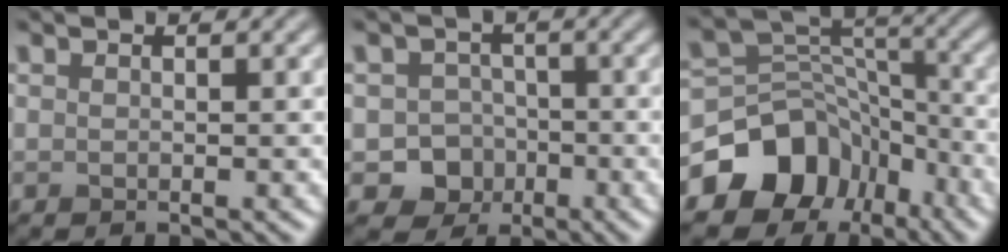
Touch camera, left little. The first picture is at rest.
{"total": 5.2, "force": [-2.1, 4.6, 1.1], "torque": [0.012, -0.004, -0.050]}
{"total": 10.5, "force": [-6.0, 7.9, 3.1], "torque": [-0.057, 0.019, -0.108]}